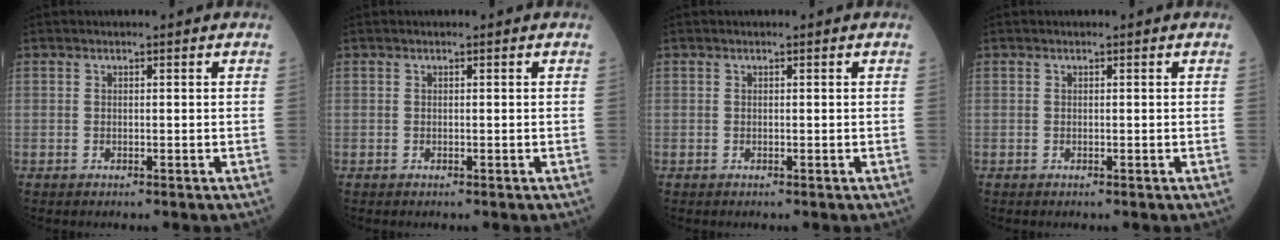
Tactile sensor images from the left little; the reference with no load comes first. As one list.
[{"total": 0.0}, {"total": 0.0}, {"total": 0.0}]